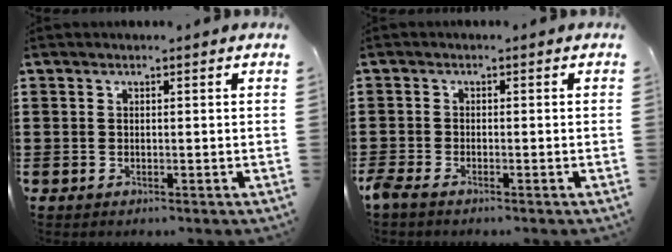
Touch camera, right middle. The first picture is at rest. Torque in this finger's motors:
{"motor_torque": [2.14, 0.00, 0.08, 0.07]}